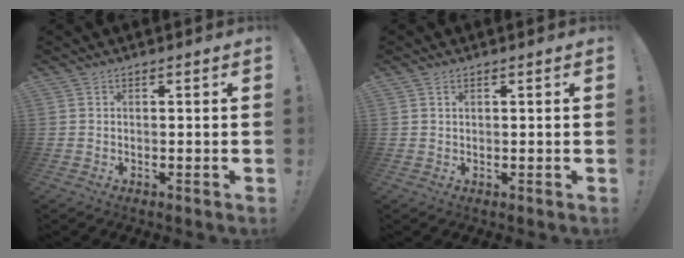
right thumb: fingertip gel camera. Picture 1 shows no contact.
{"total": 1.0, "force": [0.7, 0.5, 0.5], "torque": [-0.009, -0.001, 0.013]}